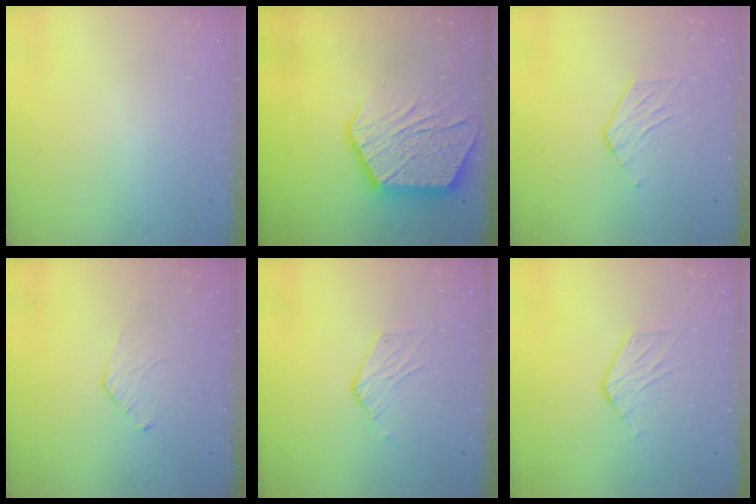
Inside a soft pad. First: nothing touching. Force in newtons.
{"total": 19.2, "press": 19.1, "slide": 1.5}
{"total": 7.2, "press": 7.2, "slide": 0.4}
{"total": 4.7, "press": 4.7, "slide": 0.4}
{"total": 5.4, "press": 5.4, "slide": 0.4}
{"total": 6.9, "press": 6.9, "slide": 0.4}